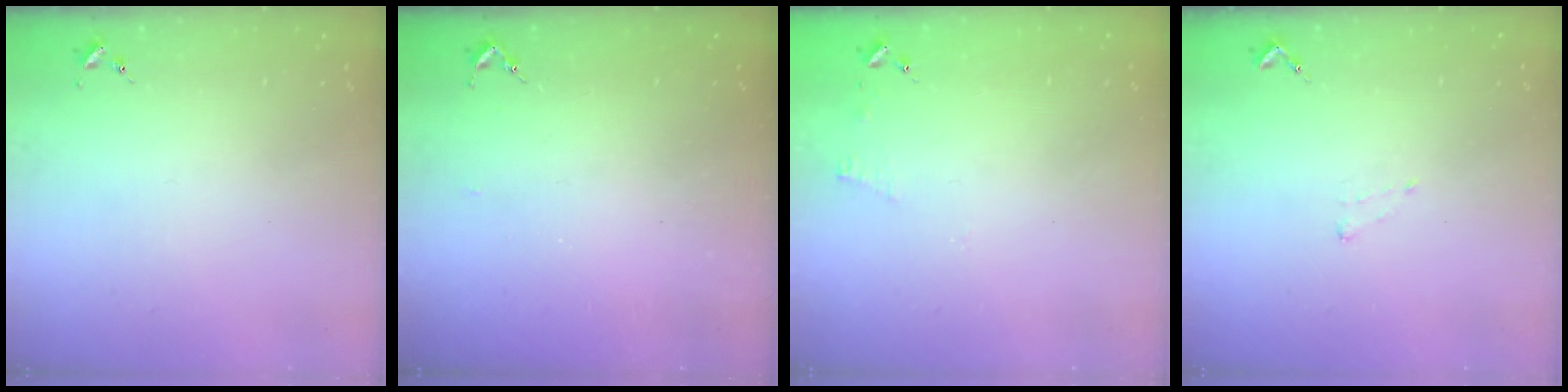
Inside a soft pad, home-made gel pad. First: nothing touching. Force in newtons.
{"total": 2.6, "press": 2.5, "slide": 0.3}
{"total": 4.7, "press": 4.6, "slide": 0.5}
{"total": 3.8, "press": 3.8, "slide": 0.5}